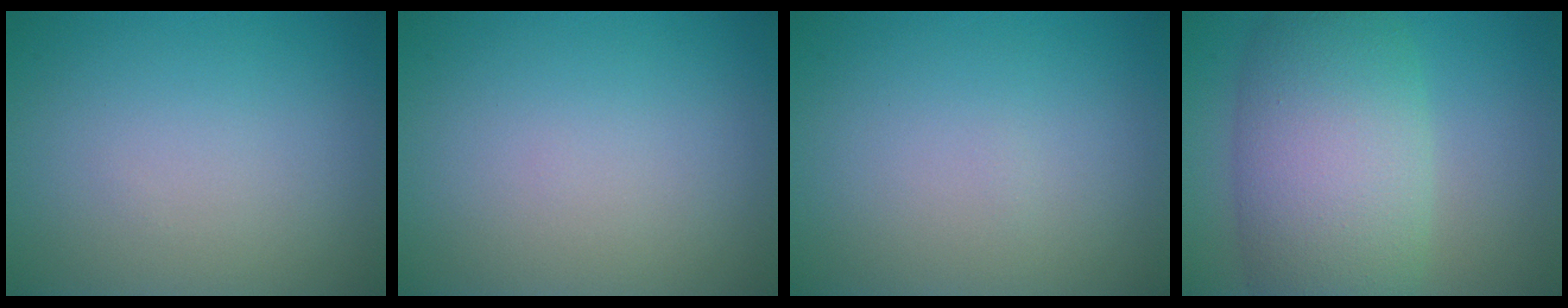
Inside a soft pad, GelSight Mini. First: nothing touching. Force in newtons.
{"total": 0.0}
{"total": 0.0}
{"total": 9.9, "press": 9.9, "slide": 0.4}